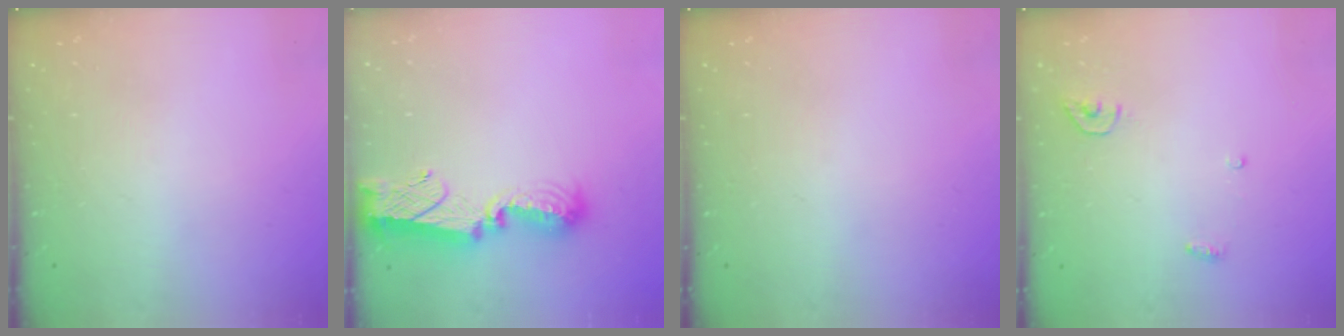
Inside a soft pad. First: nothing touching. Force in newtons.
{"total": 12.3, "press": 12.3, "slide": 0.8}
{"total": 0.0}
{"total": 3.7, "press": 3.7, "slide": 0.3}